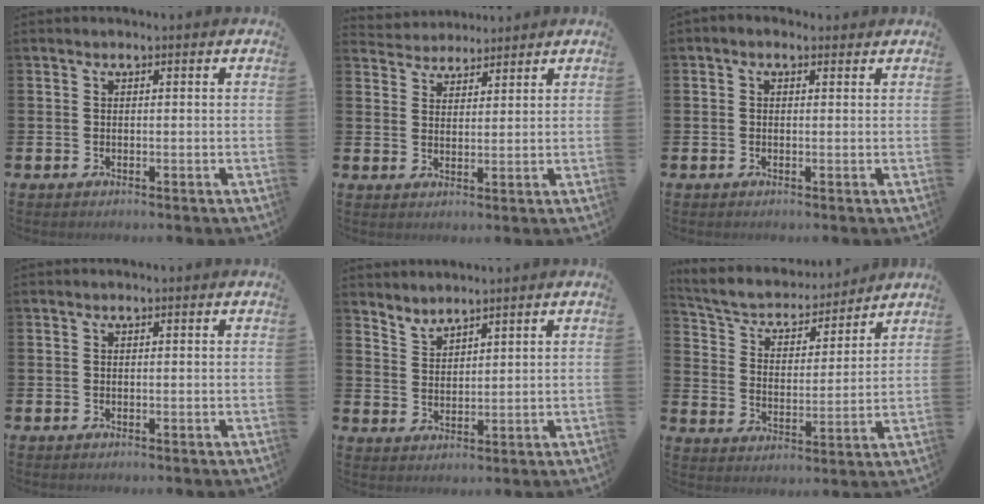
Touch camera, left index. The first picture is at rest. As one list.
[{"total": 3.9, "force": [3.7, 1.0, -0.6], "torque": [-0.005, -0.017, 0.068]}, {"total": 0.9, "force": [0.3, 0.7, 0.6], "torque": [-0.004, 0.007, 0.002]}, {"total": 0.0}, {"total": 3.1, "force": [3.0, 0.1, -0.4], "torque": [-0.001, -0.018, 0.057]}, {"total": 6.3, "force": [5.9, 1.9, 1.2], "torque": [-0.057, -0.047, 0.099]}]